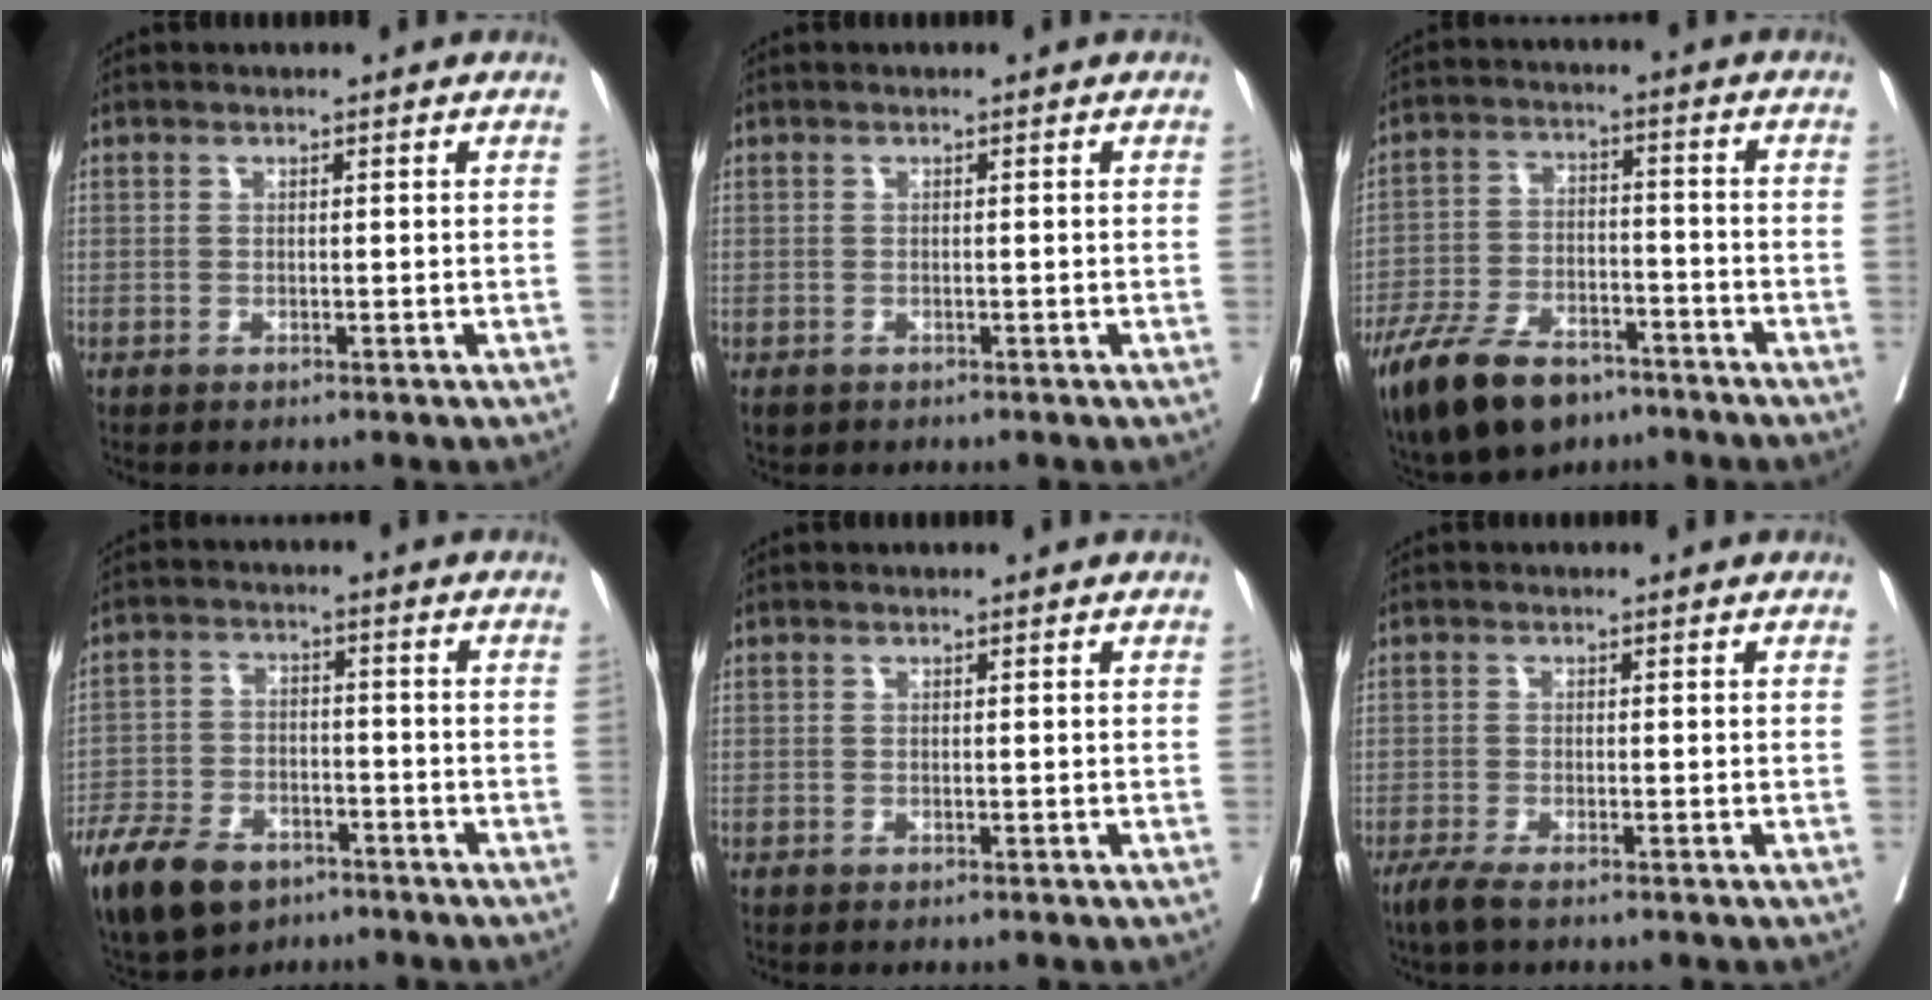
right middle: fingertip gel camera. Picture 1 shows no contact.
{"total": 1.2, "force": [-0.8, 0.8, 0.4], "torque": [-0.011, -0.002, -0.009]}
{"total": 13.5, "force": [-9.7, 5.8, 7.3], "torque": [-0.142, -0.013, -0.170]}
{"total": 13.8, "force": [-9.0, 7.5, 7.2], "torque": [-0.164, -0.012, -0.154]}
{"total": 0.0}
{"total": 2.6, "force": [-1.9, 0.3, 1.8], "torque": [-0.039, -0.009, -0.039]}